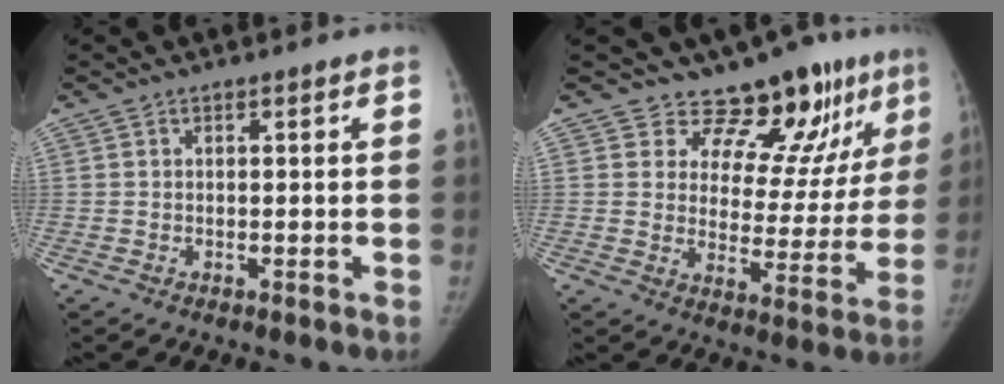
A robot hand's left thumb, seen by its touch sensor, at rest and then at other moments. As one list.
[{"total": 14.6, "force": [11.6, 6.6, 5.9], "torque": [-0.021, -0.085, 0.151]}]